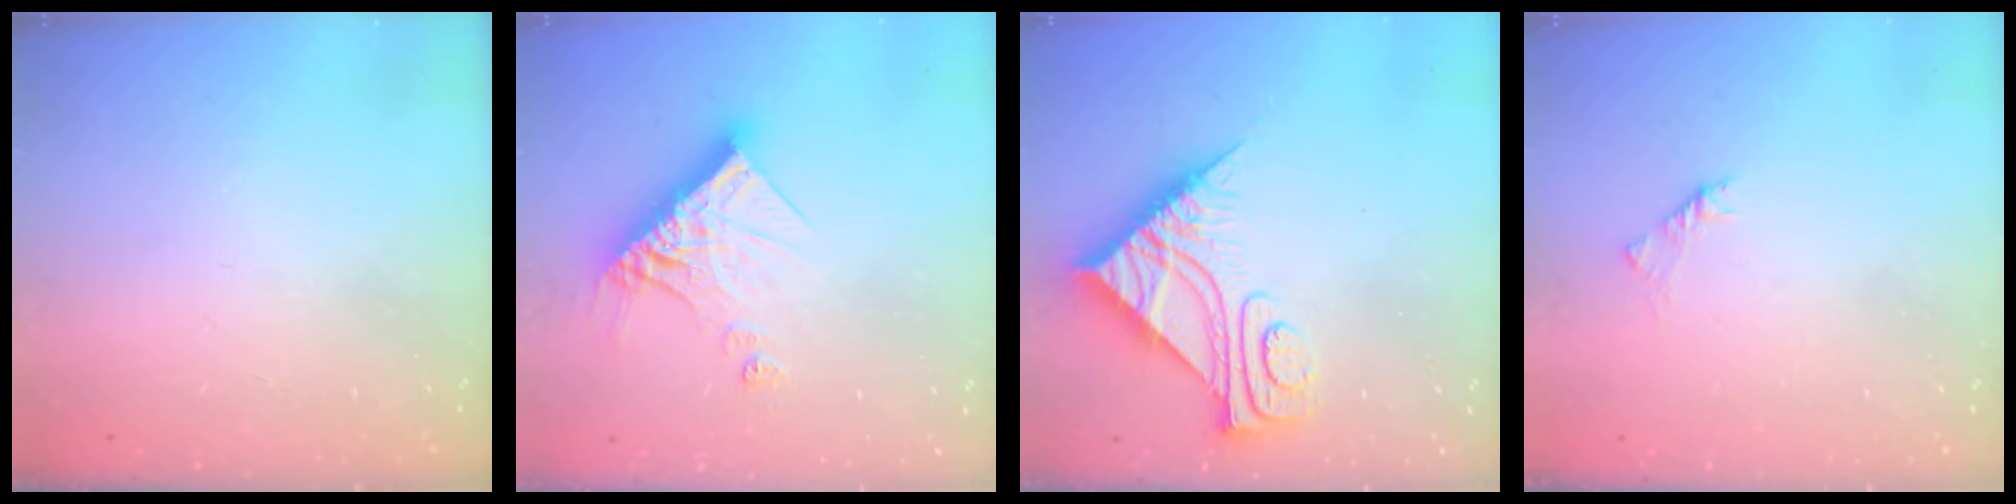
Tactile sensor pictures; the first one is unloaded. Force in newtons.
{"total": 14.4, "press": 14.3, "slide": 1.5}
{"total": 9.0, "press": 9.0, "slide": 0.9}
{"total": 2.0, "press": 1.9, "slide": 0.6}